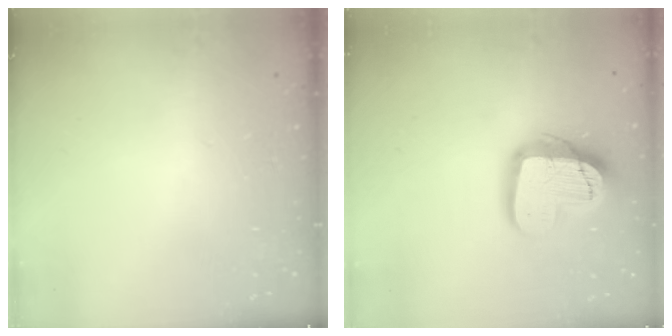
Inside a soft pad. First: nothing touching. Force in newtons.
{"total": 16.1, "press": 16.1, "slide": 1.0}